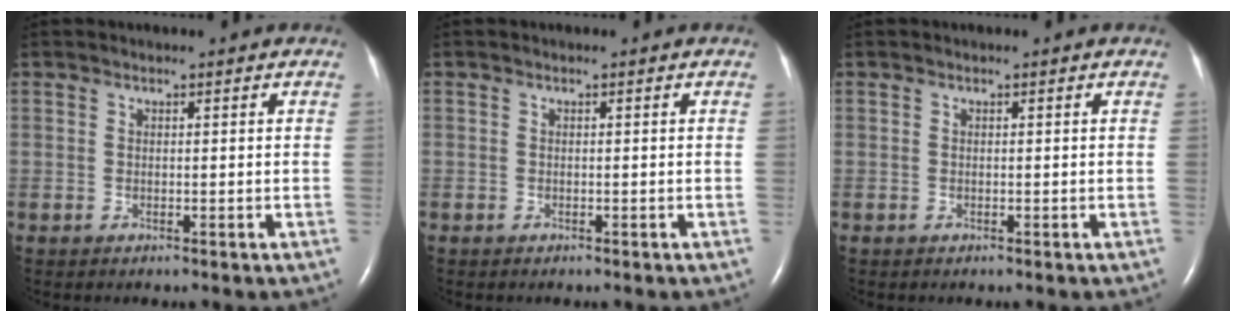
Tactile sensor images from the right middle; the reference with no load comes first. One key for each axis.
{"total": 0.0}
{"total": 0.0}